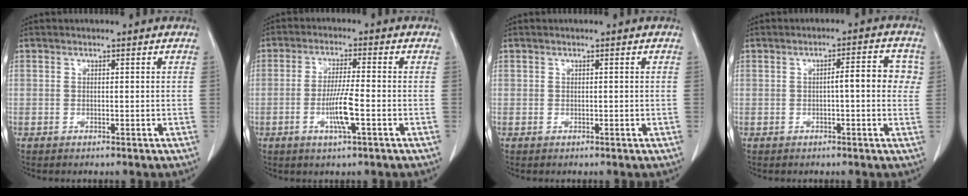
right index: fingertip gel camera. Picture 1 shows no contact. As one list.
[{"total": 6.0, "force": [-1.9, 0.0, 5.7], "torque": [-0.110, -0.008, -0.035]}, {"total": 0.0}, {"total": 5.5, "force": [0.4, 1.3, 5.3], "torque": [-0.069, 0.018, 0.002]}]